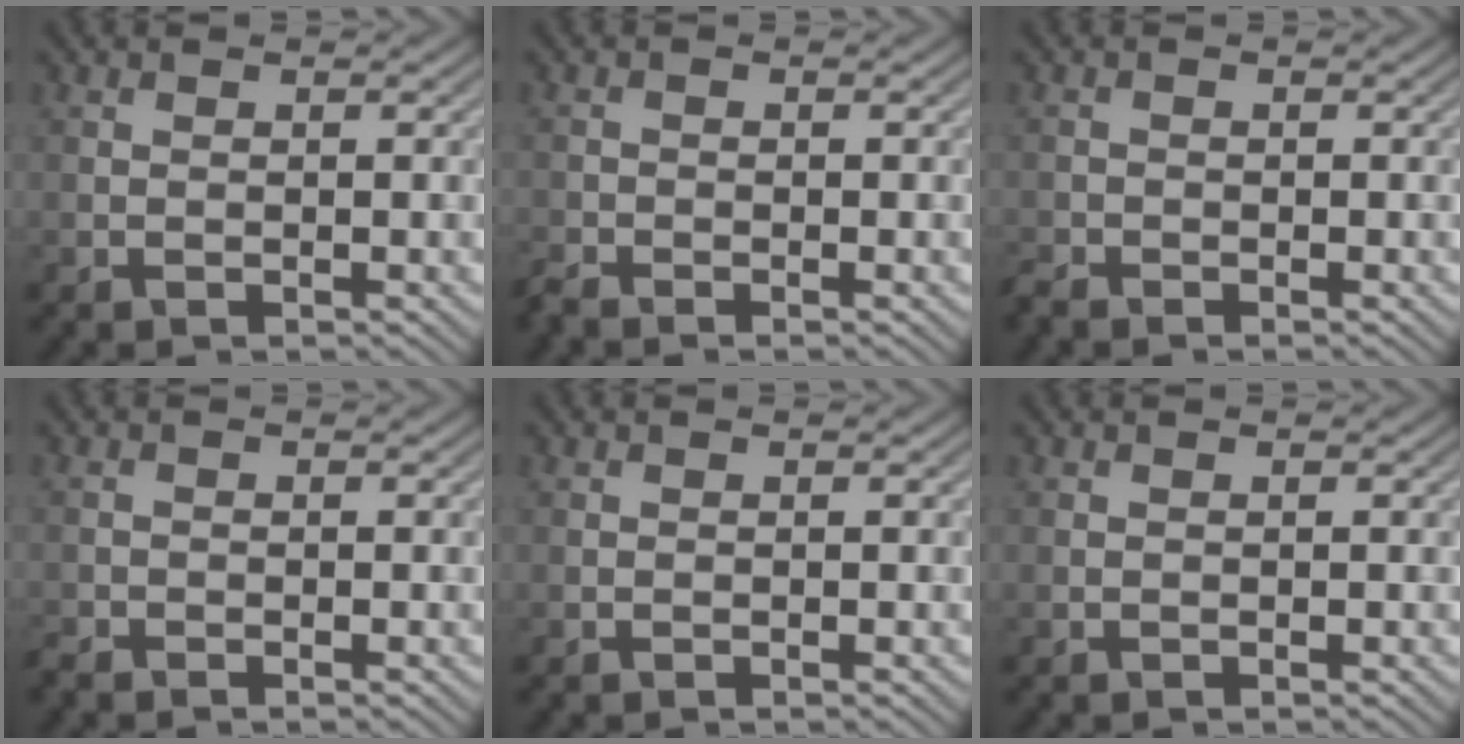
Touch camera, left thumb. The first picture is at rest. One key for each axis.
{"total": 1.7, "fx": -1.6, "fy": 0.4, "fz": 0.4, "tx": -0.013, "ty": -0.008, "tz": -0.041}
{"total": 1.6, "fx": -1.5, "fy": 0.5, "fz": 0.3, "tx": -0.010, "ty": -0.007, "tz": -0.038}
{"total": 1.3, "fx": -1.2, "fy": 0.6, "fz": 0.2, "tx": -0.008, "ty": -0.005, "tz": -0.030}
{"total": 0.0}
{"total": 0.0}